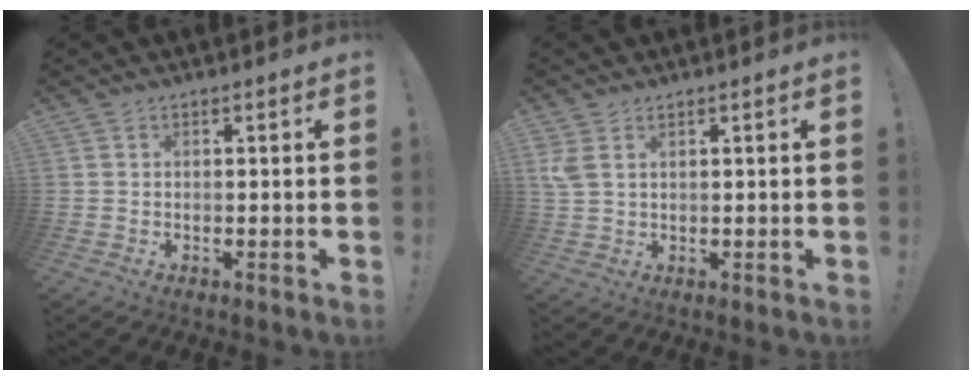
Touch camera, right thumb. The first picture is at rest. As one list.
[{"total": 3.7, "force": [1.9, 2.0, 2.5], "torque": [-0.050, -0.002, 0.039]}]